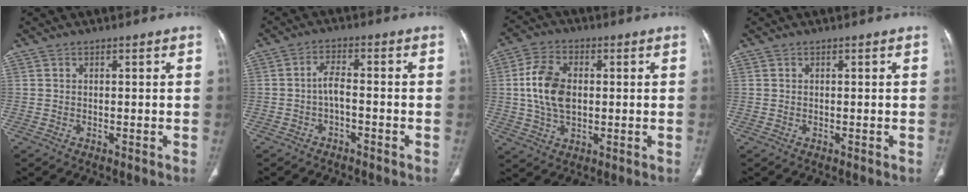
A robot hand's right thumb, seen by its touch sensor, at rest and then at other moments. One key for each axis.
{"total": 3.5, "fx": -1.3, "fy": 1.4, "fz": 2.9, "tx": -0.056, "ty": 0.025, "tz": -0.027}
{"total": 10.4, "fx": 0.7, "fy": 6.8, "fz": 7.9, "tx": -0.148, "ty": 0.006, "tz": 0.014}
{"total": 0.0}